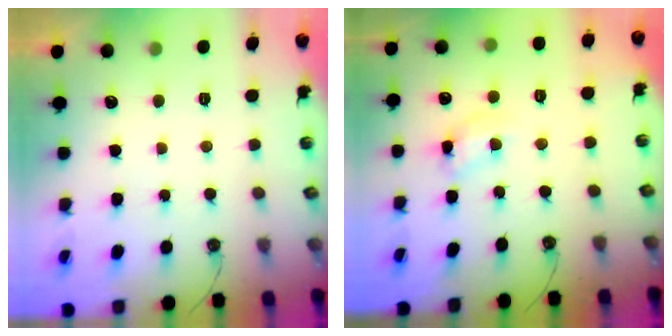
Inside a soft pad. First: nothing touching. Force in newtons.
{"total": 9.4, "press": 9.4, "slide": 0.7}